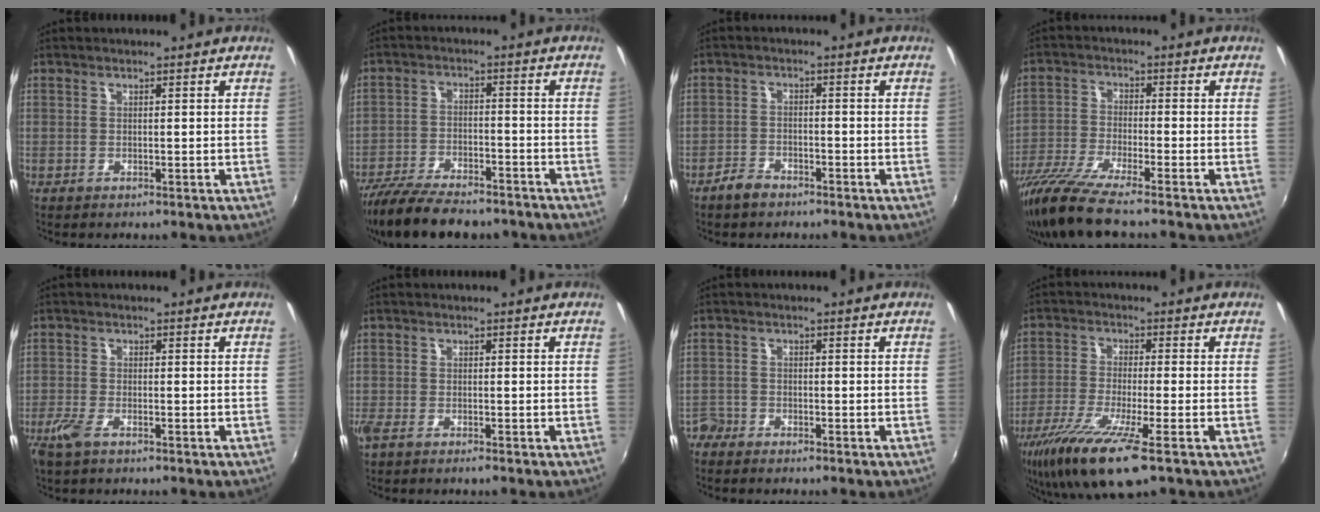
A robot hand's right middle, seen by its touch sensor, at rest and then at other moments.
{"total": 16.4, "force": [-13.5, 4.9, 8.0], "torque": [-0.168, -0.032, -0.220]}
{"total": 3.5, "force": [-2.9, 1.6, 1.2], "torque": [-0.038, 0.004, -0.052]}
{"total": 10.2, "force": [-8.3, 0.2, 5.8], "torque": [-0.130, -0.033, -0.157]}
{"total": 3.5, "force": [-2.3, 1.2, 2.3], "torque": [-0.060, -0.008, -0.048]}
{"total": 2.5, "force": [-1.8, 0.6, 1.6], "torque": [-0.041, -0.009, -0.037]}
{"total": 3.8, "force": [-3.1, 2.1, 0.3], "torque": [-0.023, -0.005, -0.068]}
{"total": 13.1, "force": [-8.0, 1.4, 10.2], "torque": [-0.218, -0.048, -0.150]}